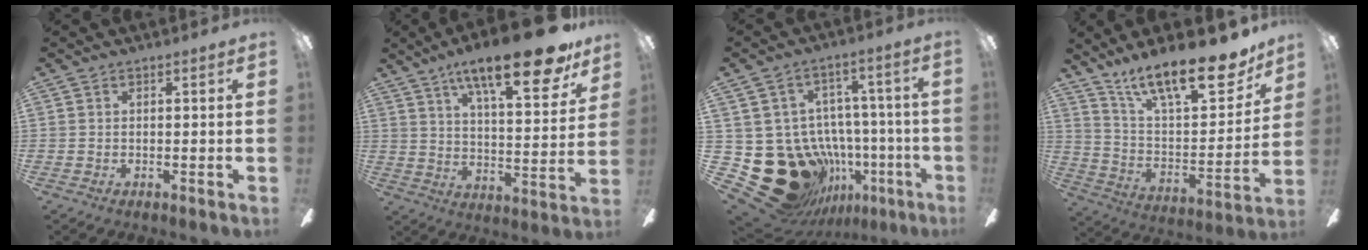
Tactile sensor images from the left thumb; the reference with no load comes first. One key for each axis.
{"total": 21.7, "fx": 14.7, "fy": 6.2, "fz": 14.6, "tx": -0.221, "ty": -0.087, "tz": 0.234}
{"total": 22.3, "fx": -7.7, "fy": 17.7, "fz": 11.2, "tx": -0.212, "ty": 0.027, "tz": -0.072}
{"total": 22.4, "fx": 16.5, "fy": 7.3, "fz": 13.3, "tx": -0.204, "ty": -0.105, "tz": 0.276}